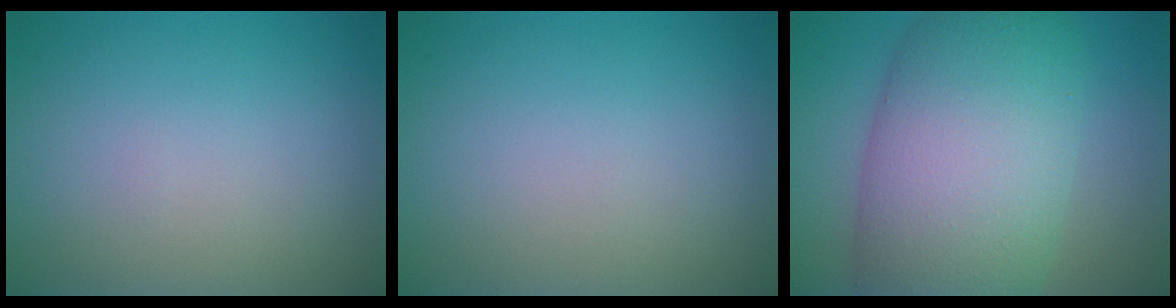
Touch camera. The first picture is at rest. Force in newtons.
{"total": 0.0}
{"total": 13.4, "press": 13.4, "slide": 0.7}